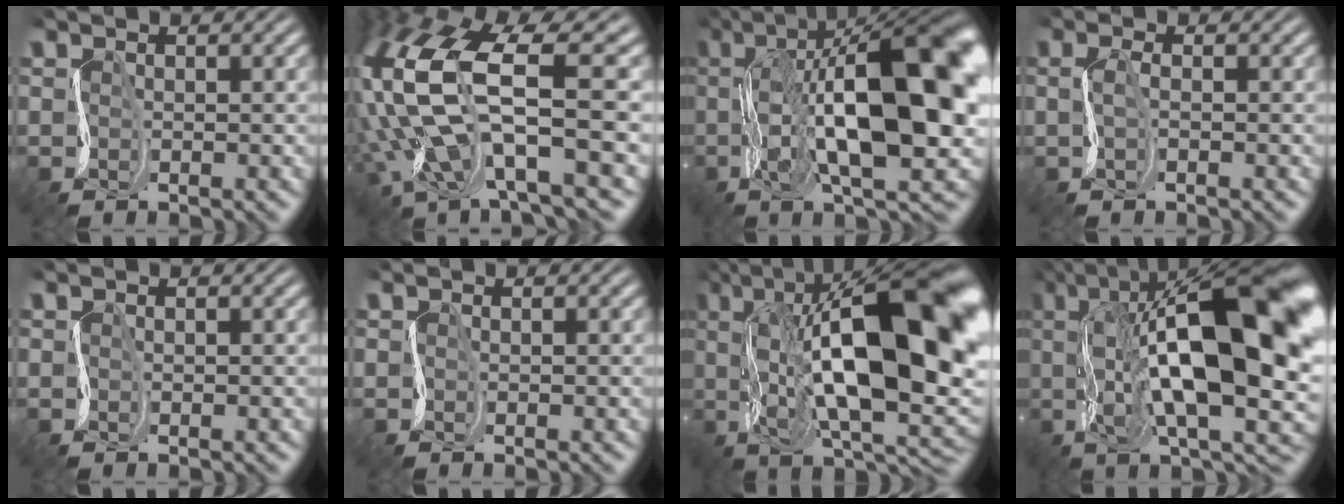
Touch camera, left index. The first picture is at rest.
{"total": 14.5, "force": [-0.6, 5.8, 13.3], "torque": [-0.306, -0.006, 0.008]}
{"total": 17.9, "force": [1.5, 6.8, 16.5], "torque": [-0.257, 0.007, 0.026]}
{"total": 0.9, "force": [-0.3, 0.2, 0.9], "torque": [-0.024, -0.002, -0.007]}
{"total": 0.0}
{"total": 0.0}
{"total": 19.8, "force": [3.1, 9.7, 17.0], "torque": [-0.271, 0.011, 0.056]}
{"total": 19.0, "force": [3.6, 7.7, 17.0], "torque": [-0.269, 0.011, 0.065]}